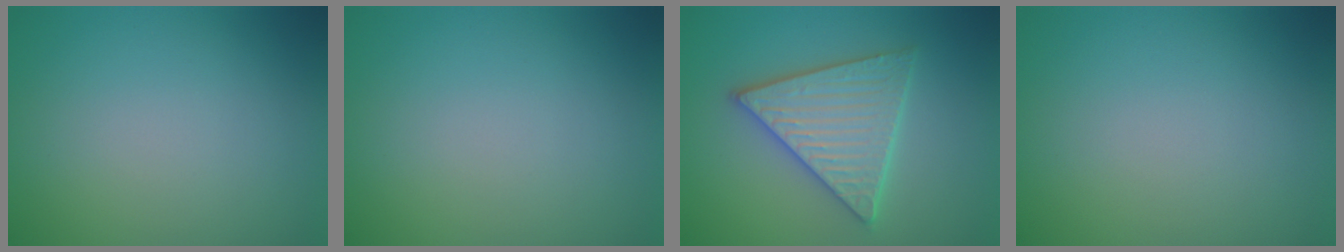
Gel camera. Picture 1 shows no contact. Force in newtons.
{"total": 0.0}
{"total": 5.7, "press": 5.6, "slide": 0.8}
{"total": 0.0}